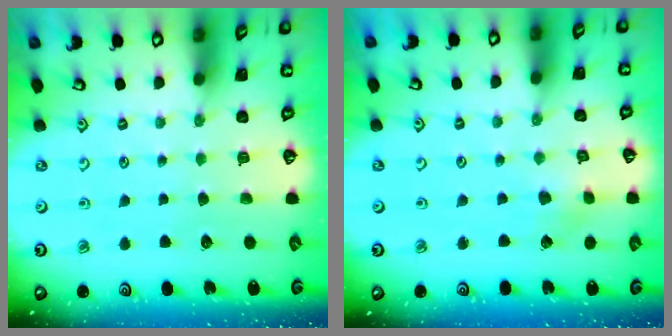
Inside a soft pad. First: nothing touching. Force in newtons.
{"total": 2.3, "press": 2.3, "slide": 0.6}